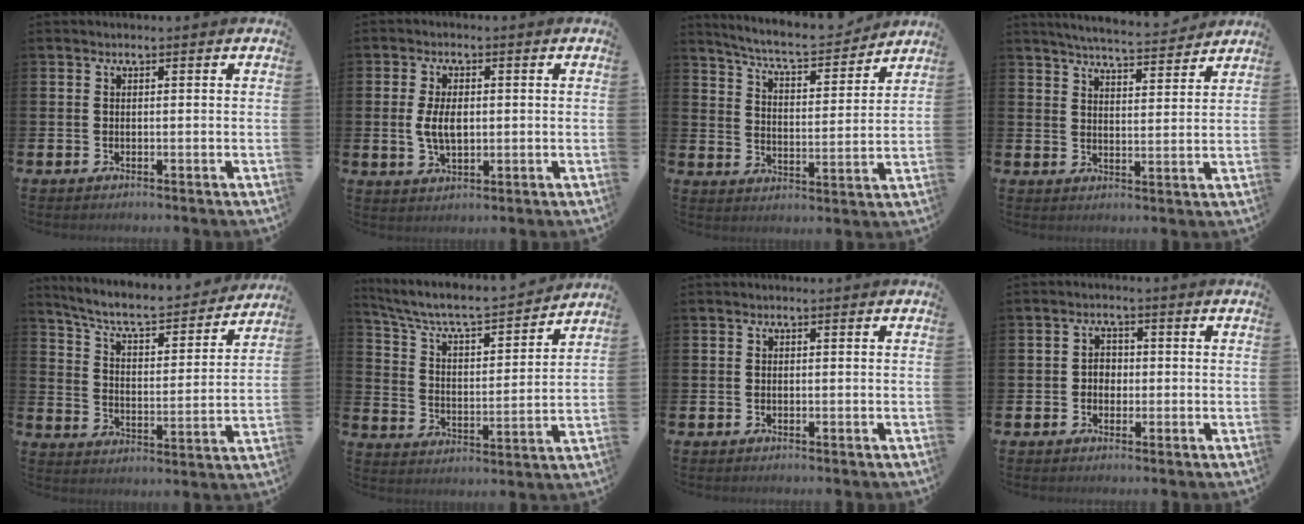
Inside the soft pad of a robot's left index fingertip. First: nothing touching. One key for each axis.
{"total": 4.9, "fx": 0.3, "fy": 2.7, "fz": 4.1, "tx": -0.075, "ty": 0.001, "tz": -0.002}
{"total": 7.0, "fx": 6.6, "fy": 0.7, "fz": 2.0, "tx": -0.062, "ty": -0.050, "tz": 0.111}
{"total": 5.5, "fx": 5.4, "fy": 0.0, "fz": 1.0, "tx": -0.031, "ty": -0.036, "tz": 0.094}
{"total": 7.2, "fx": 6.5, "fy": 1.4, "fz": 2.6, "tx": -0.078, "ty": -0.049, "tz": 0.107}
{"total": 7.3, "fx": 6.6, "fy": 1.5, "fz": 2.8, "tx": -0.088, "ty": -0.046, "tz": 0.109}
{"total": 0.0}
{"total": 2.4, "fx": -0.3, "fy": 2.0, "fz": 1.3, "tx": -0.015, "ty": 0.003, "tz": -0.011}